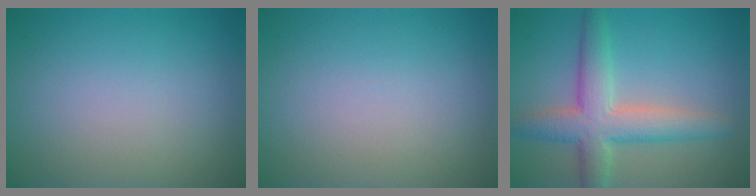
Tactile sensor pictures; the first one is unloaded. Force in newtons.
{"total": 0.0}
{"total": 5.7, "press": 5.7, "slide": 0.3}